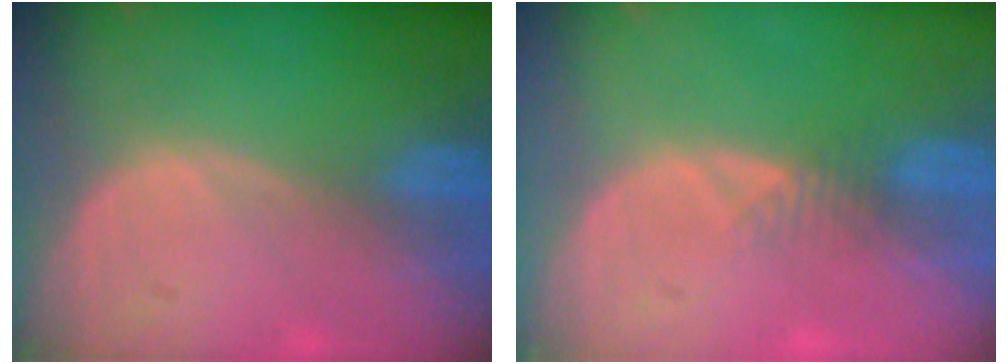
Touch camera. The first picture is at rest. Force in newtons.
{"total": 1.6, "press": 1.4, "slide": 0.9}